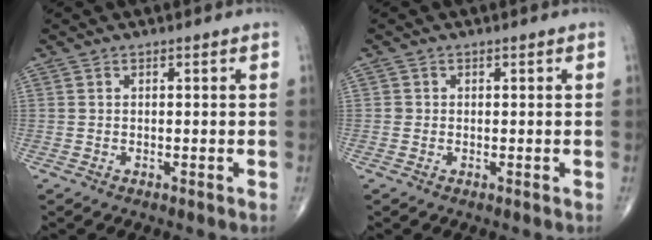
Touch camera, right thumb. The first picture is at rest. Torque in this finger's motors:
{"motor_torque": [0.03, 0.20, 0.08, 0.17, -0.10]}